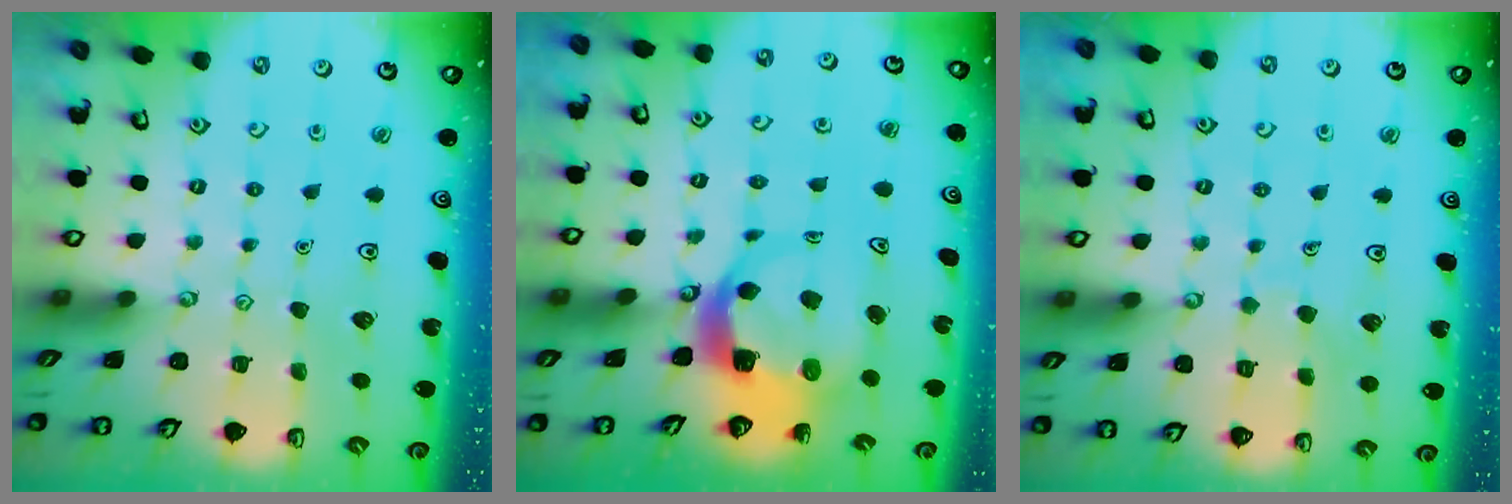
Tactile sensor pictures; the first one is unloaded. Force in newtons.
{"total": 6.8, "press": 6.7, "slide": 0.9}
{"total": 4.3, "press": 4.3, "slide": 0.3}